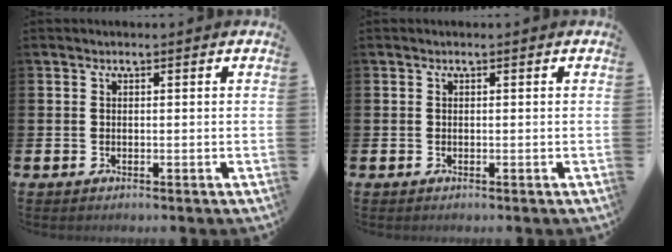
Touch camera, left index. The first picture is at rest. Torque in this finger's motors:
{"motor_torque": [0.07, 0.12, 0.02, 0.01]}